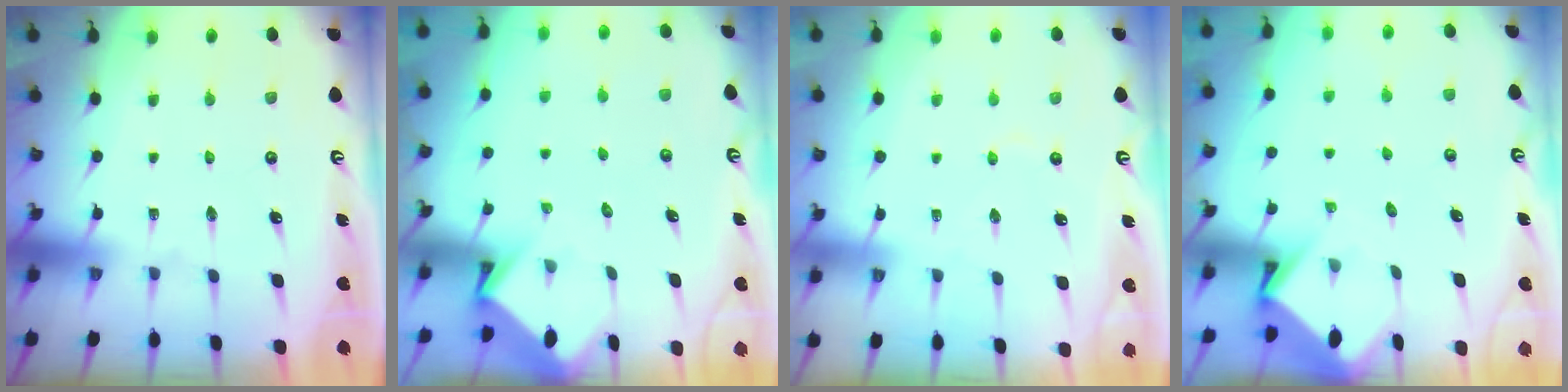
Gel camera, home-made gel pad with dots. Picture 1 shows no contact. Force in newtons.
{"total": 3.4, "press": 3.4, "slide": 0.3}
{"total": 2.7, "press": 2.7, "slide": 0.4}
{"total": 3.7, "press": 3.7, "slide": 0.2}